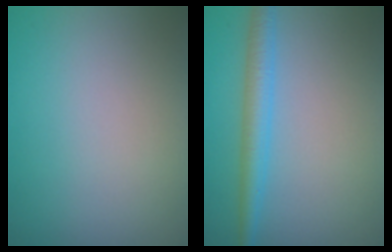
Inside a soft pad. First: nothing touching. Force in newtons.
{"total": 3.1, "press": 3.1, "slide": 0.1}